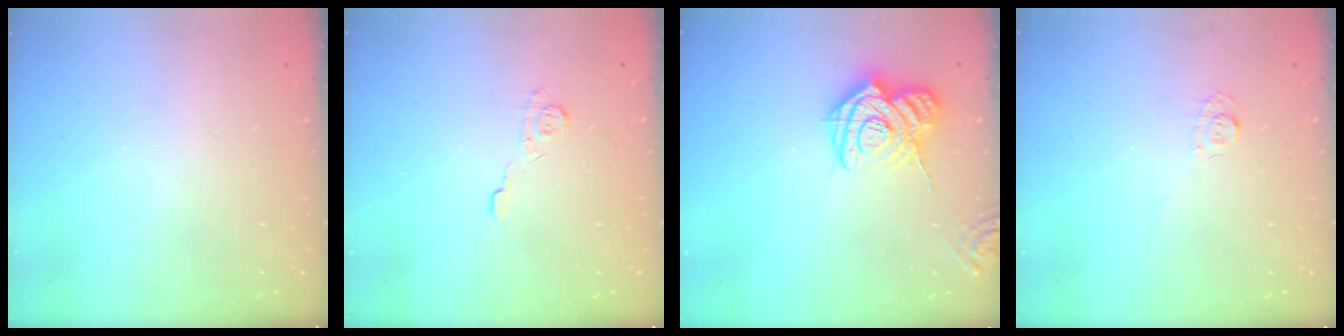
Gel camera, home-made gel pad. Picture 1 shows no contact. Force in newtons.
{"total": 6.2, "press": 6.2, "slide": 0.5}
{"total": 14.7, "press": 14.6, "slide": 1.5}
{"total": 4.3, "press": 4.2, "slide": 0.6}